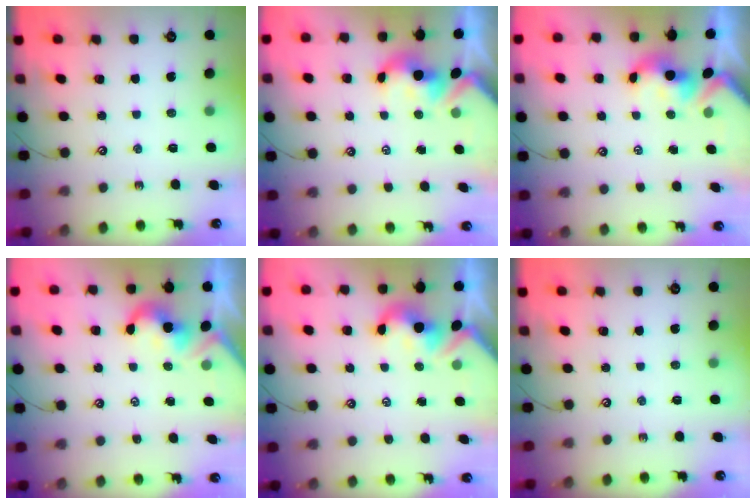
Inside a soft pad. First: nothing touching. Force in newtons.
{"total": 1.3, "press": 1.2, "slide": 0.6}
{"total": 1.6, "press": 1.4, "slide": 0.7}
{"total": 2.1, "press": 2.0, "slide": 0.5}
{"total": 2.2, "press": 2.1, "slide": 0.6}
{"total": 0.0}